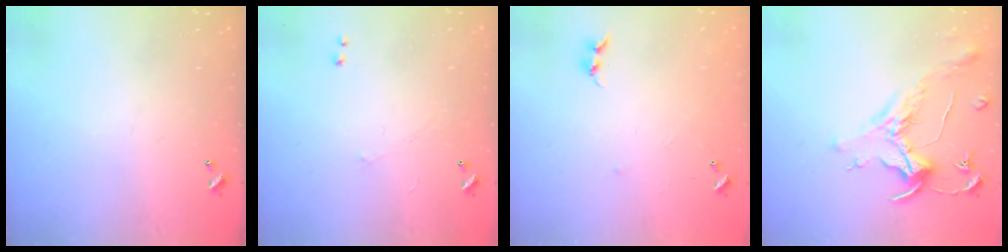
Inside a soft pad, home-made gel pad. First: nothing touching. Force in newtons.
{"total": 1.0, "press": 0.9, "slide": 0.5}
{"total": 5.1, "press": 5.0, "slide": 0.7}
{"total": 1.6, "press": 1.4, "slide": 0.7}